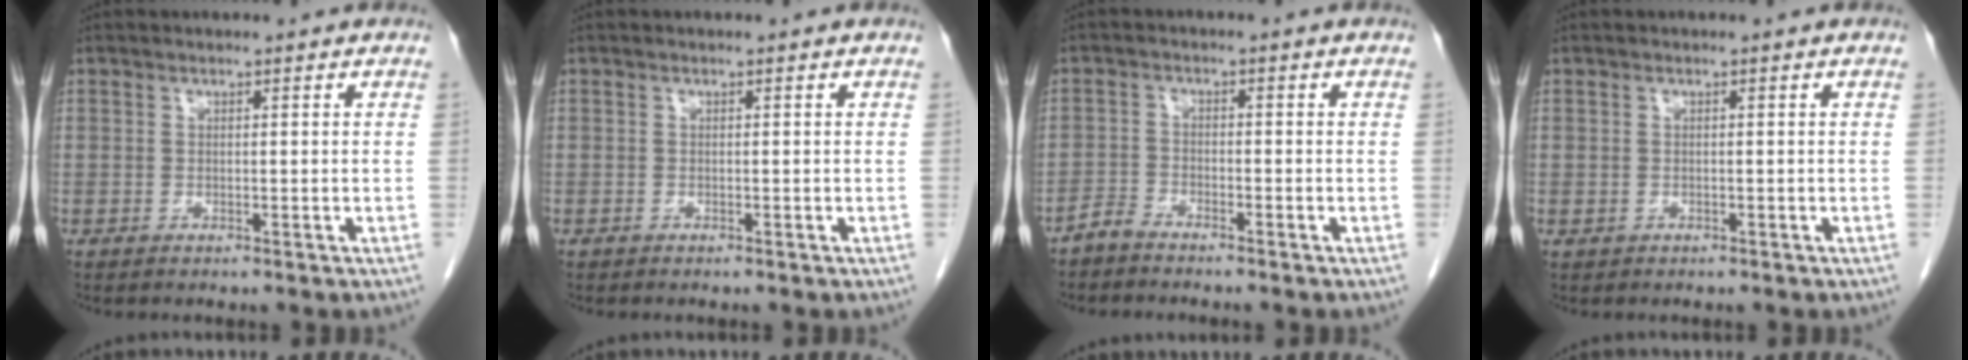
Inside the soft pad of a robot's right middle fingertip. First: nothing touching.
{"total": 0.0}
{"total": 2.2, "force": [-2.2, 0.3, 0.3], "torque": [-0.006, -0.003, -0.043]}
{"total": 0.5, "force": [-0.2, 0.5, 0.1], "torque": [-0.005, 0.003, -0.001]}